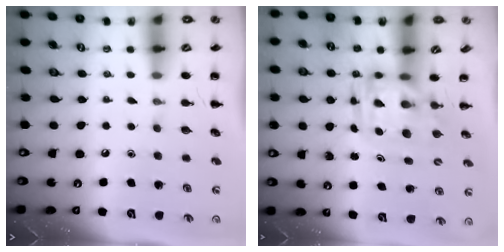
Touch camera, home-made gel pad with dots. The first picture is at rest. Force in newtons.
{"total": 3.5, "press": 3.4, "slide": 0.7}